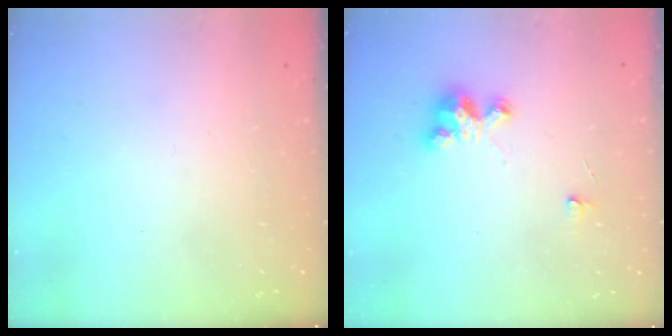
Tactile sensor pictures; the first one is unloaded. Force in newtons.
{"total": 4.0, "press": 4.0, "slide": 0.2}